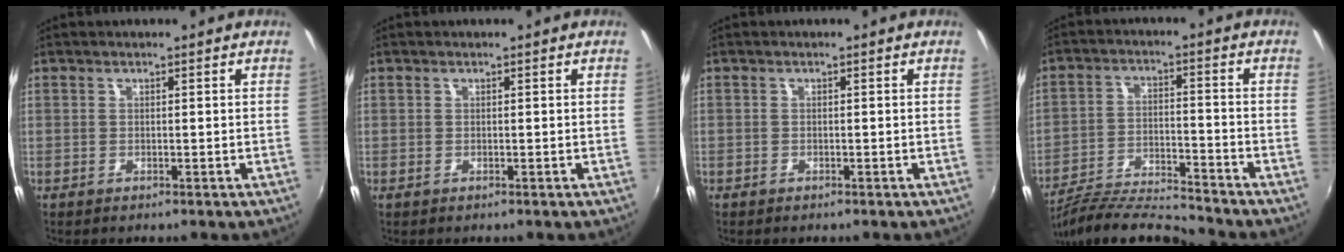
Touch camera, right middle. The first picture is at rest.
{"total": 0.0}
{"total": 0.9, "force": [-0.6, 0.6, -0.1], "torque": [-0.003, 0.004, -0.011]}
{"total": 12.2, "force": [-11.7, -0.5, 3.4], "torque": [-0.081, -0.015, -0.215]}